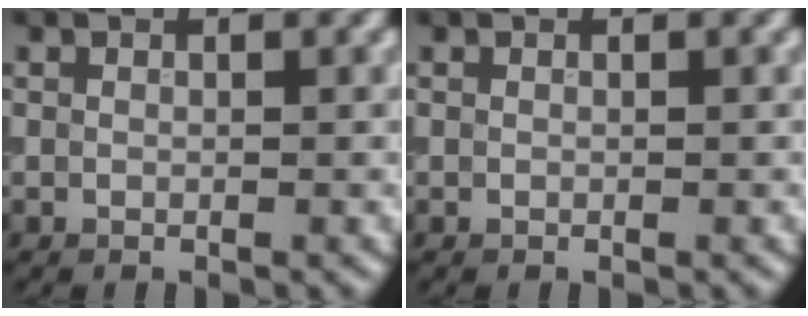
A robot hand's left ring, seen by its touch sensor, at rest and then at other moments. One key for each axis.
{"total": 0.0}